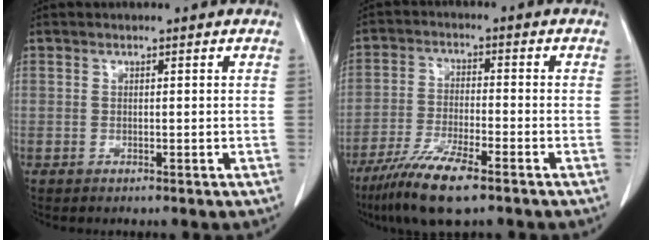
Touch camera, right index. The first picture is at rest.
{"total": 9.7, "force": [-6.6, 1.6, 6.9], "torque": [-0.134, -0.023, -0.120]}